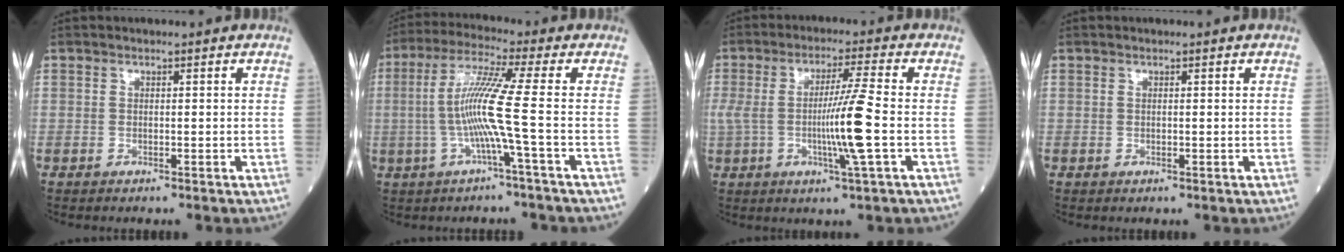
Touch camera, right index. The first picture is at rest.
{"total": 8.6, "force": [-1.3, -1.7, 8.3], "torque": [-0.175, 0.010, -0.026]}
{"total": 8.9, "force": [-1.2, -1.2, 8.8], "torque": [-0.173, -0.006, -0.019]}
{"total": 0.0}